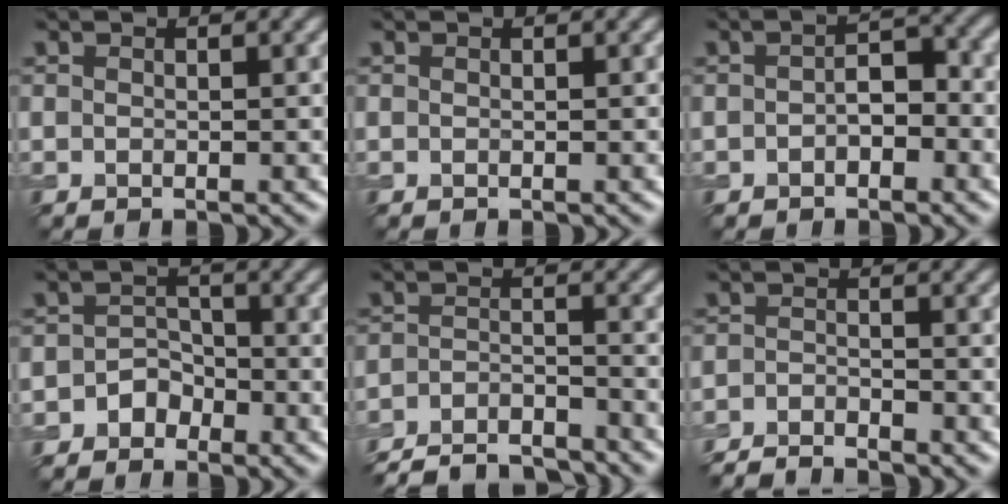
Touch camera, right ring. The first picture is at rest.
{"total": 0.0}
{"total": 2.4, "force": [-0.8, 1.3, 1.8], "torque": [-0.030, 0.007, -0.018]}
{"total": 2.1, "force": [-1.3, 1.6, 0.5], "torque": [-0.002, 0.009, -0.027]}
{"total": 6.5, "force": [-6.1, 1.4, 2.0], "torque": [-0.036, -0.012, -0.108]}
{"total": 3.0, "force": [-2.9, 0.3, 0.6], "torque": [-0.011, -0.004, -0.060]}